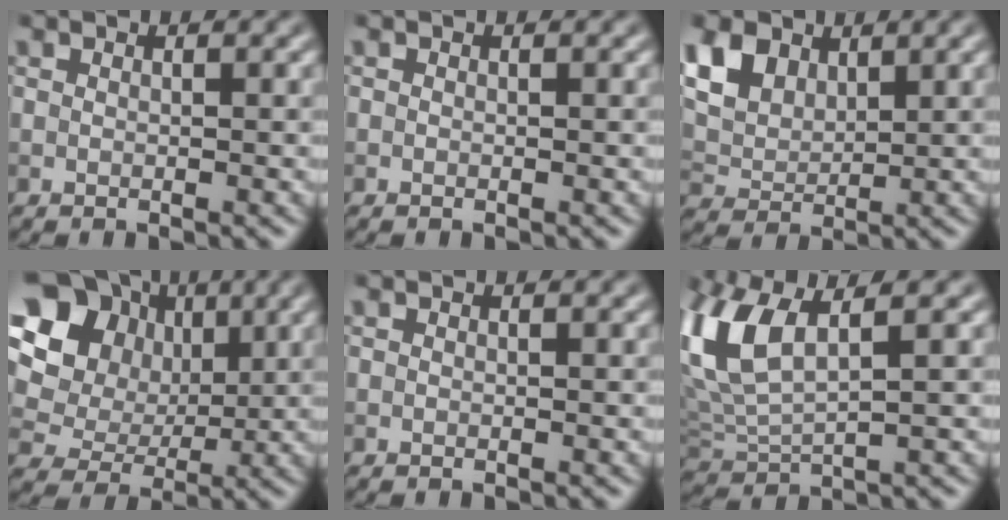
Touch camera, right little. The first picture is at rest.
{"total": 0.0}
{"total": 5.4, "force": [2.9, 3.5, 2.9], "torque": [-0.078, 0.004, 0.057]}
{"total": 14.9, "force": [5.0, 12.1, 7.2], "torque": [-0.177, 0.045, 0.081]}
{"total": 0.0}
{"total": 7.4, "force": [2.7, 3.1, 6.1], "torque": [-0.153, 0.010, 0.053]}